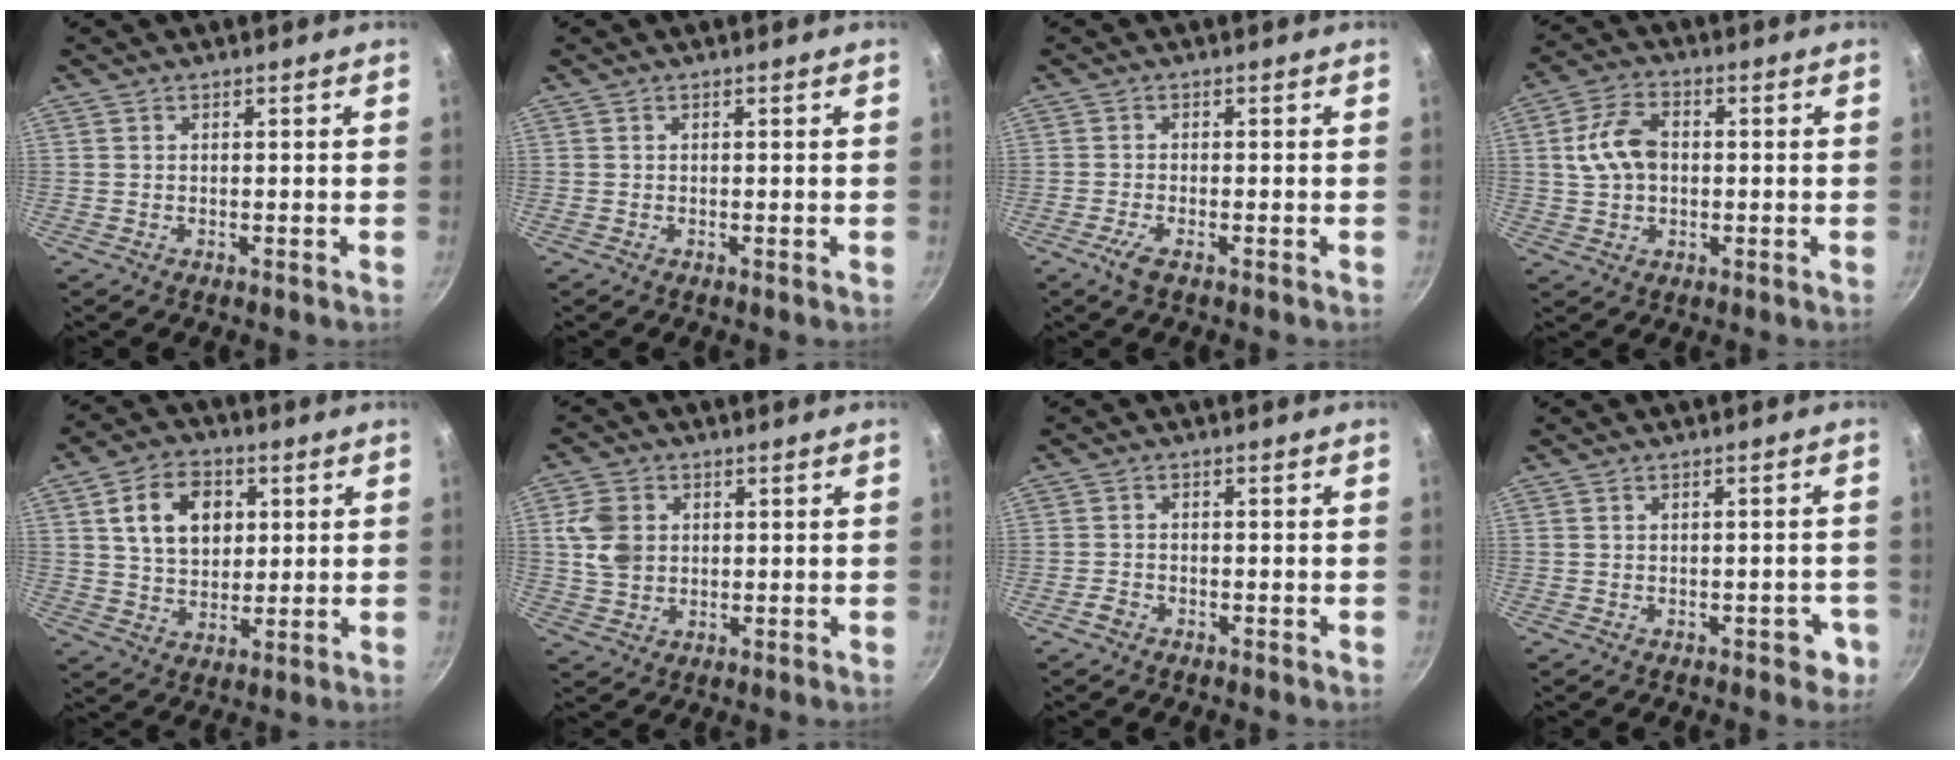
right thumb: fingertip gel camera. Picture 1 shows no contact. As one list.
[{"total": 0.0}, {"total": 2.8, "force": [-1.7, 0.5, 2.2], "torque": [-0.056, 0.005, -0.037]}, {"total": 8.8, "force": [0.7, 6.1, 6.4], "torque": [-0.111, 0.018, 0.007]}, {"total": 11.8, "force": [3.2, 8.5, 7.6], "torque": [-0.102, -0.002, 0.053]}, {"total": 7.4, "force": [1.3, 5.9, 4.3], "torque": [-0.069, -0.001, 0.023]}, {"total": 1.8, "force": [-1.3, 1.1, 0.7], "torque": [-0.018, 0.016, -0.027]}, {"total": 3.4, "force": [-1.4, 2.0, 2.3], "torque": [-0.003, 0.019, -0.011]}]